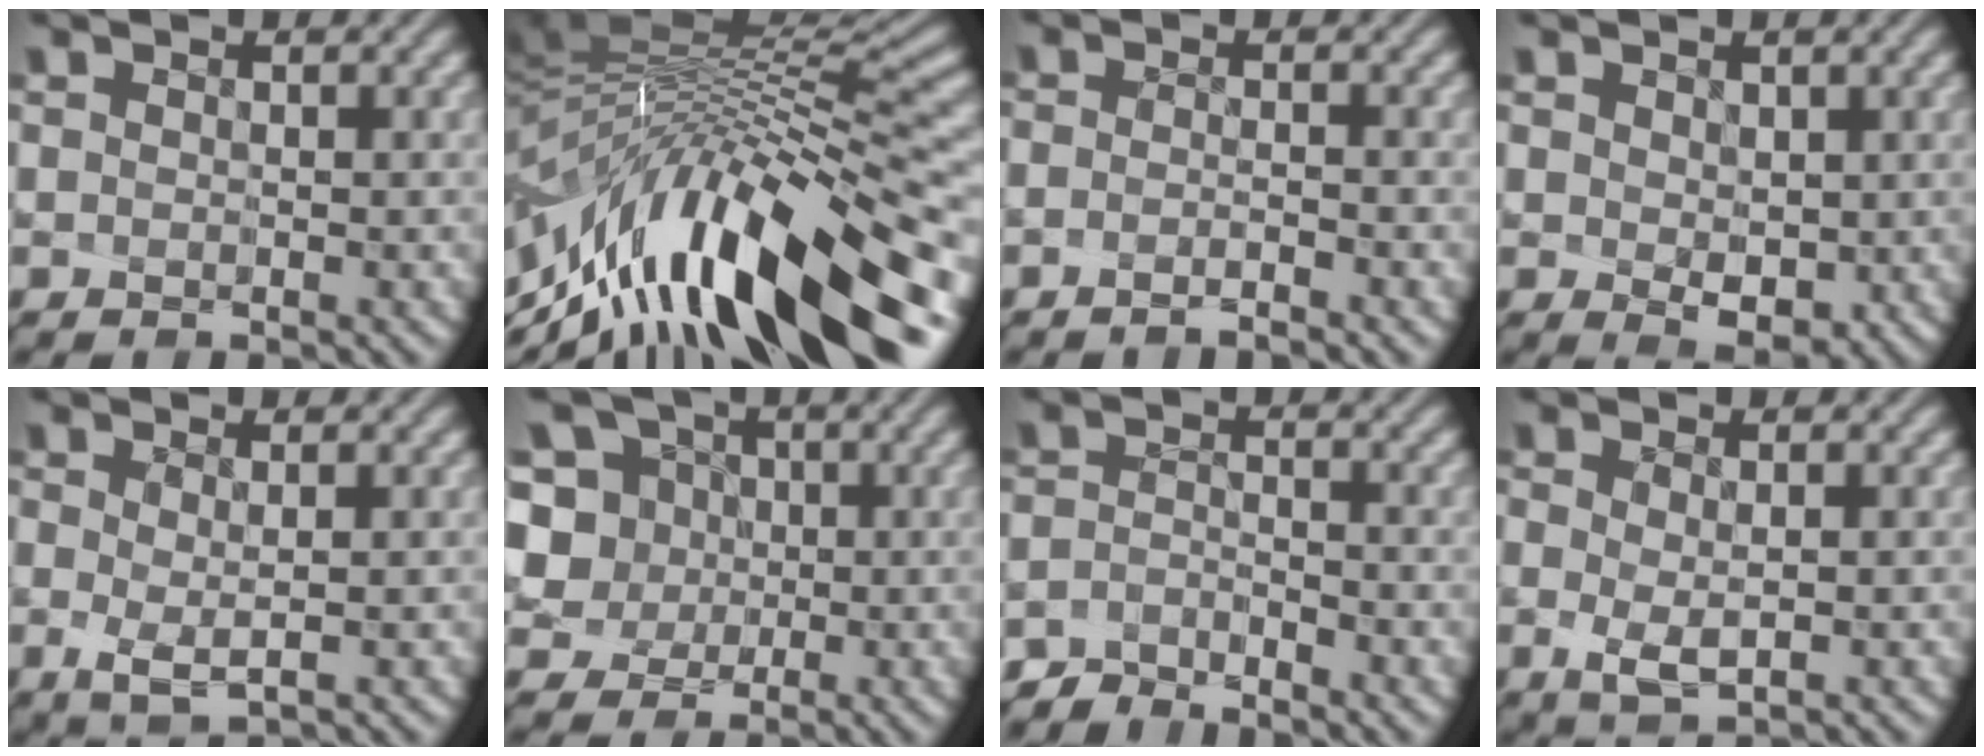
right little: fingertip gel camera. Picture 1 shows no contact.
{"total": 12.6, "force": [-7.4, 3.3, 9.6], "torque": [-0.172, 0.004, -0.112]}
{"total": 2.2, "force": [-1.8, -1.3, 0.1], "torque": [0.002, -0.021, -0.019]}
{"total": 3.1, "force": [-0.3, 1.9, 2.4], "torque": [-0.040, -0.025, 0.013]}
{"total": 1.7, "force": [-1.1, 0.0, 1.4], "torque": [-0.028, -0.019, -0.004]}
{"total": 6.7, "force": [0.3, 6.4, 2.0], "torque": [-0.059, 0.020, 0.003]}
{"total": 4.0, "force": [-3.7, -0.9, -1.2], "torque": [0.020, -0.011, -0.064]}
{"total": 2.0, "force": [-1.3, 0.2, 1.5], "torque": [-0.033, -0.022, -0.009]}